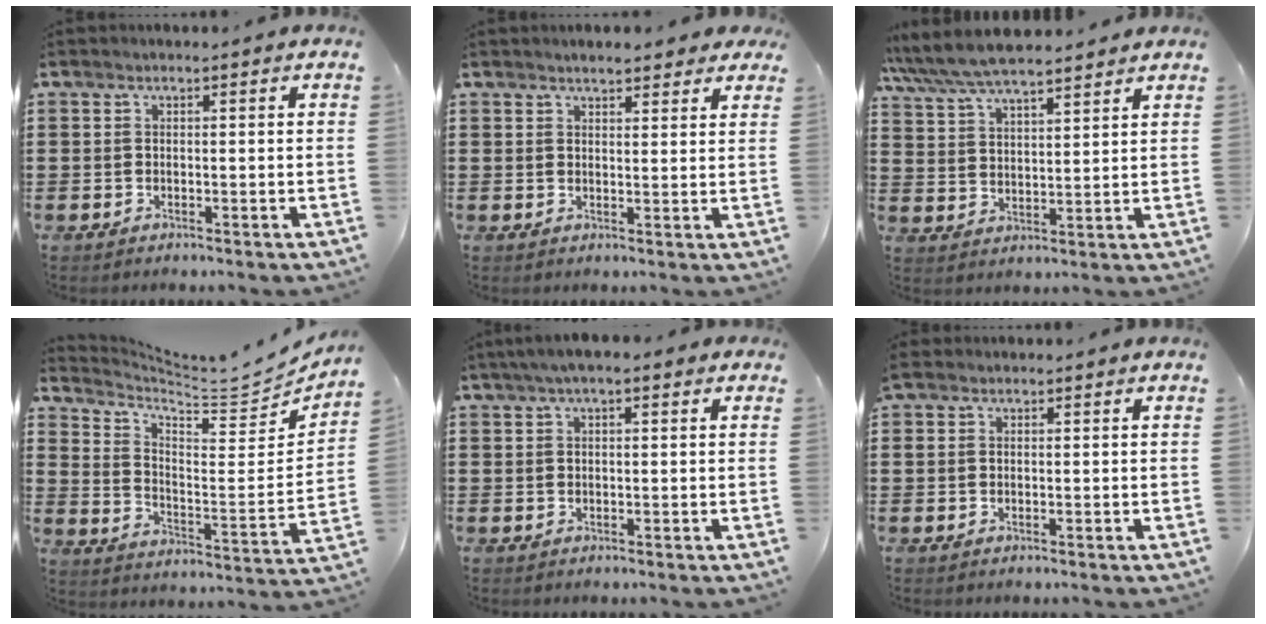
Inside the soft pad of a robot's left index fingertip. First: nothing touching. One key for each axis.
{"total": 3.0, "fx": 2.7, "fy": 0.7, "fz": 1.0, "tx": -0.026, "ty": 0.002, "tz": 0.050}
{"total": 6.8, "fx": 6.3, "fy": 1.0, "fz": 2.1, "tx": -0.065, "ty": -0.023, "tz": 0.114}
{"total": 5.6, "fx": 5.2, "fy": 0.8, "fz": 2.0, "tx": -0.051, "ty": -0.050, "tz": 0.080}
{"total": 2.5, "fx": 1.2, "fy": 0.9, "fz": 2.0, "tx": -0.042, "ty": 0.008, "tz": 0.020}
{"total": 1.3, "fx": 0.9, "fy": 0.8, "fz": 0.5, "tx": -0.014, "ty": 0.006, "tz": 0.016}